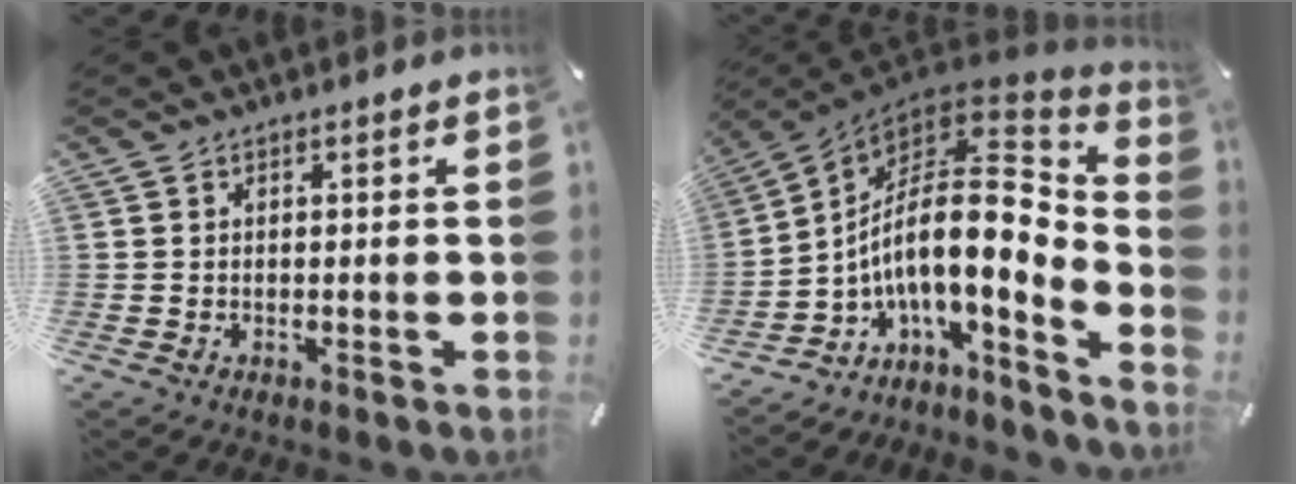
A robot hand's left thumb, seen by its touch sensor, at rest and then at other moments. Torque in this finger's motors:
{"motor_torque": [-0.49, 3.22, 1.77, 1.01, 0.33]}